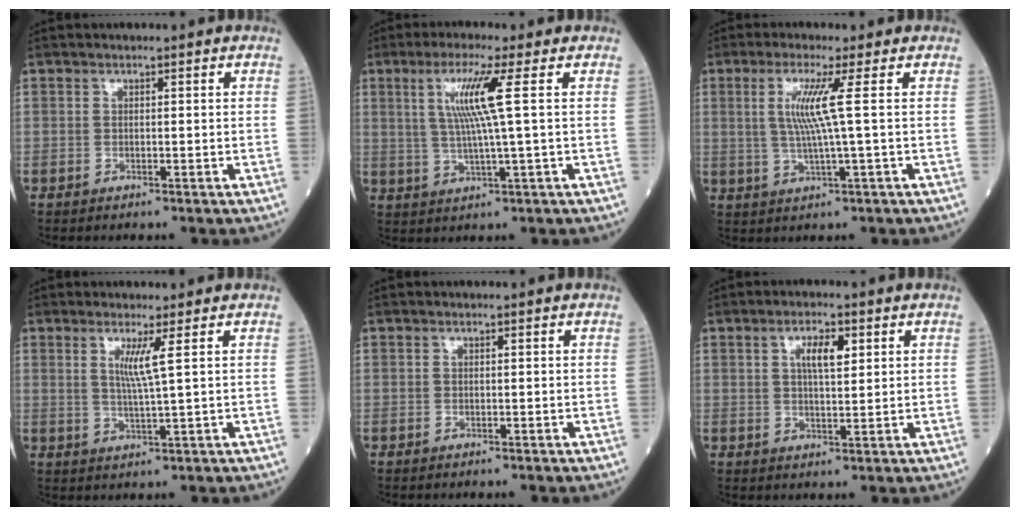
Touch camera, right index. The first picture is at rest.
{"total": 7.3, "force": [1.9, -1.3, 7.0], "torque": [-0.140, 0.001, 0.043]}
{"total": 5.8, "force": [1.2, -1.3, 5.6], "torque": [-0.117, -0.002, 0.026]}
{"total": 3.8, "force": [1.4, -1.0, 3.4], "torque": [-0.070, -0.008, 0.027]}
{"total": 0.0}
{"total": 4.5, "force": [1.7, 1.4, 3.9], "torque": [-0.070, 0.004, 0.028]}